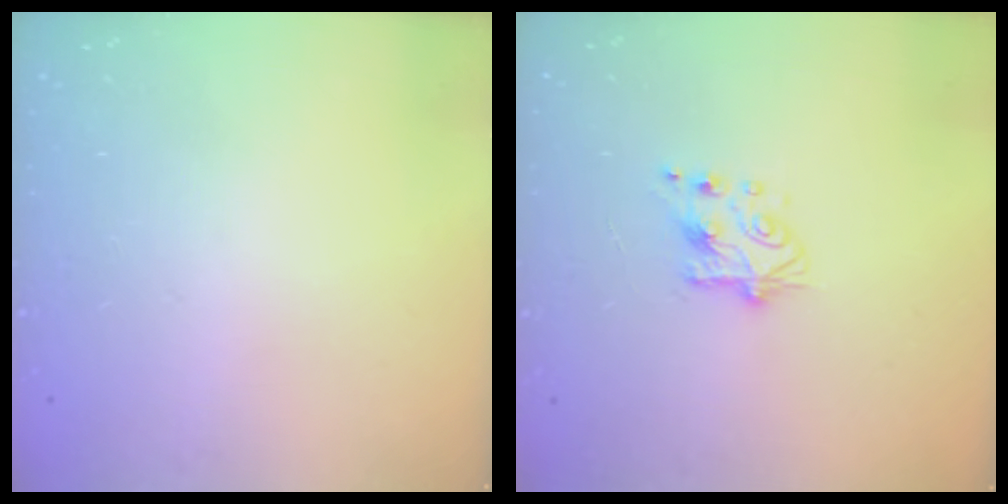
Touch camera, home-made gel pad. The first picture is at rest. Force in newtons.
{"total": 6.4, "press": 6.4, "slide": 0.5}